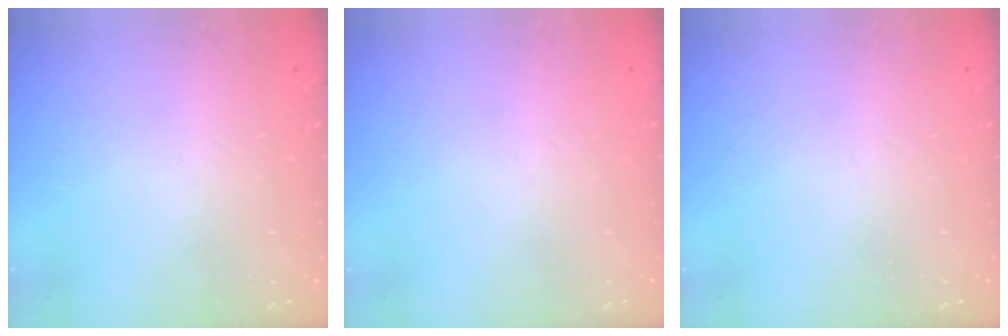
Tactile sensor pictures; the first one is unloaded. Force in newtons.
{"total": 0.0}
{"total": 0.0}